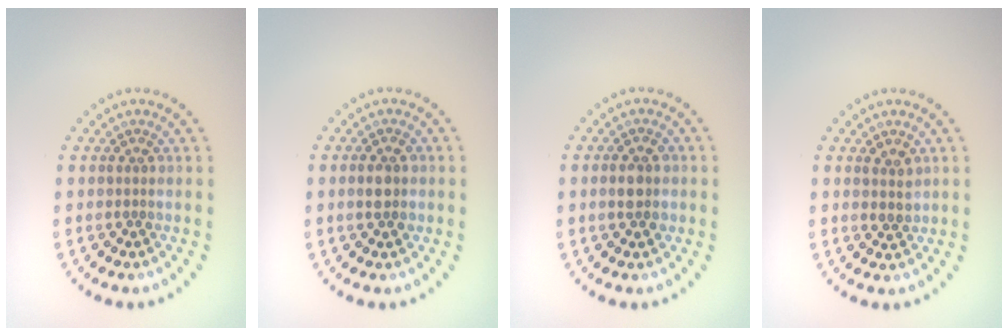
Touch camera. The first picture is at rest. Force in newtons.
{"total": 2.2, "press": 2.2, "slide": 0.2}
{"total": 2.1, "press": 2.0, "slide": 0.3}
{"total": 1.5, "press": 1.2, "slide": 0.9}